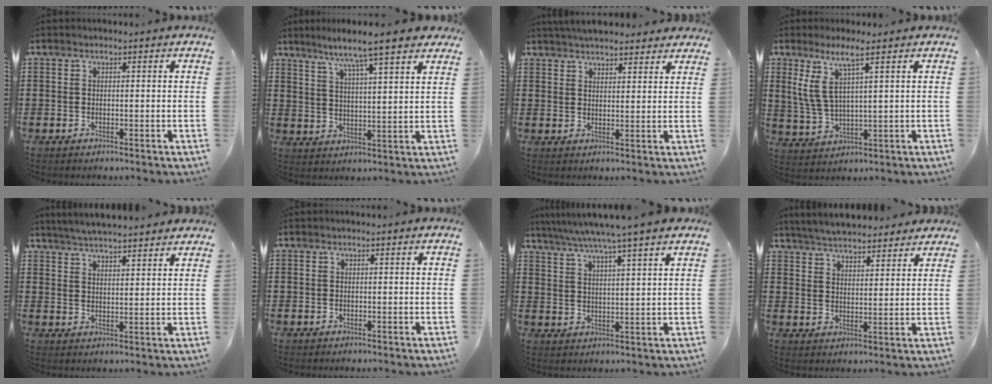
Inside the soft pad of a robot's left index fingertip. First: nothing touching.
{"total": 6.9, "force": [5.9, -0.2, 3.6], "torque": [-0.092, -0.026, 0.097]}
{"total": 4.2, "force": [4.1, 0.6, 0.9], "torque": [-0.028, -0.008, 0.077]}
{"total": 6.8, "force": [3.7, 1.3, 5.6], "torque": [-0.135, -0.007, 0.060]}
{"total": 4.6, "force": [4.4, -0.2, 1.0], "torque": [-0.034, -0.017, 0.080]}
{"total": 0.0}
{"total": 6.1, "force": [5.1, -1.1, 3.2], "torque": [-0.078, -0.024, 0.087]}
{"total": 5.2, "force": [5.1, 0.5, 0.8], "torque": [-0.036, -0.020, 0.093]}